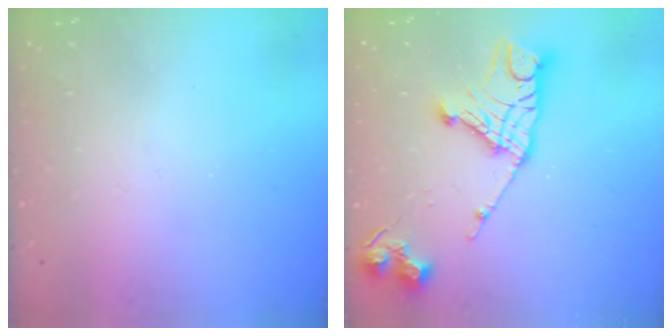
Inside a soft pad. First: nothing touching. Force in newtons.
{"total": 15.9, "press": 15.9, "slide": 1.7}